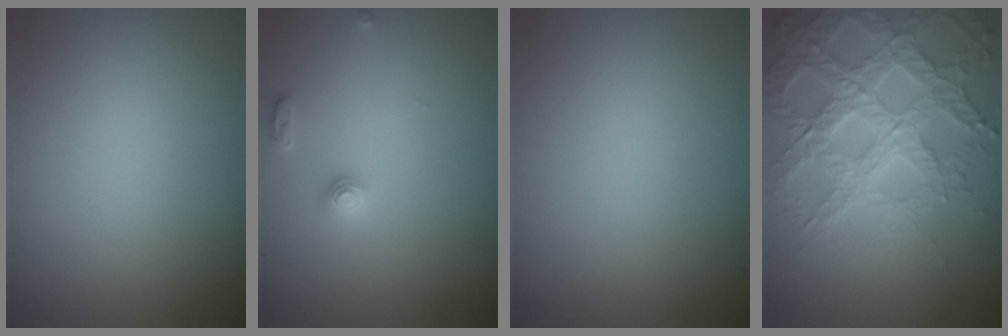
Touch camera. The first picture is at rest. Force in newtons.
{"total": 1.4, "press": 1.4, "slide": 0.1}
{"total": 0.0}
{"total": 6.9, "press": 6.7, "slide": 1.7}